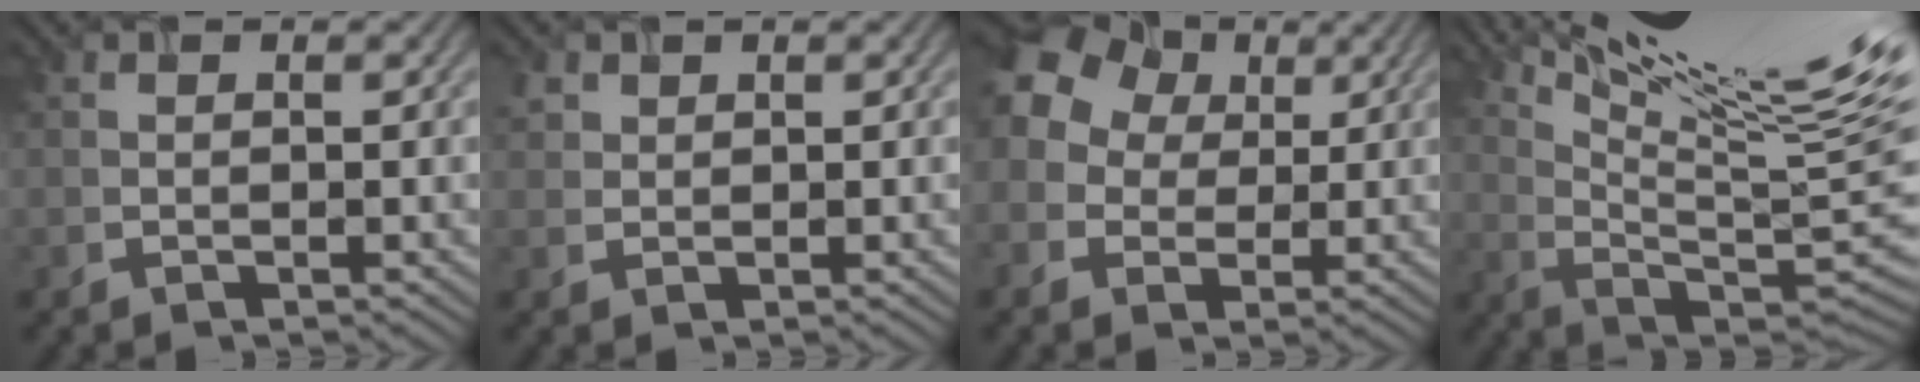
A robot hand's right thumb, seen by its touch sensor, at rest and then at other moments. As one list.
[{"total": 1.6, "force": [1.0, 1.1, 0.6], "torque": [-0.014, 0.008, 0.026]}, {"total": 13.4, "force": [4.5, 10.3, 7.4], "torque": [-0.205, 0.051, 0.085]}, {"total": 17.5, "force": [9.4, 2.9, 14.5], "torque": [-0.211, -0.004, 0.143]}]